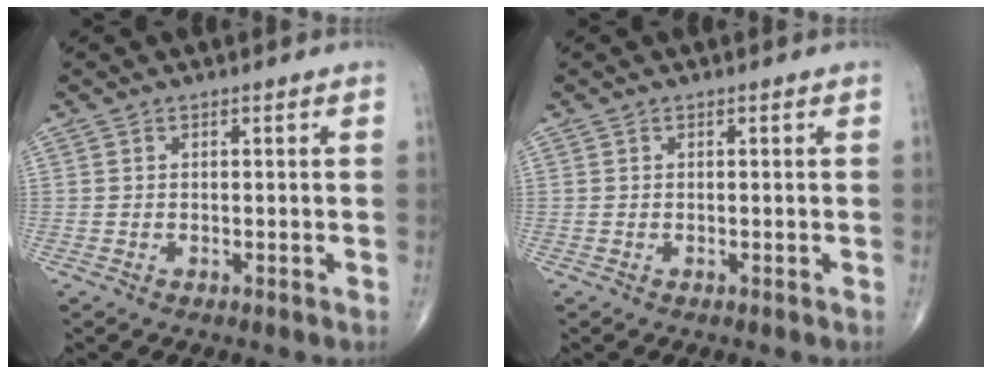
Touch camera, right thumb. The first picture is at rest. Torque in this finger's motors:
{"motor_torque": [-0.08, 0.08, 0.00, -0.04, 0.03]}